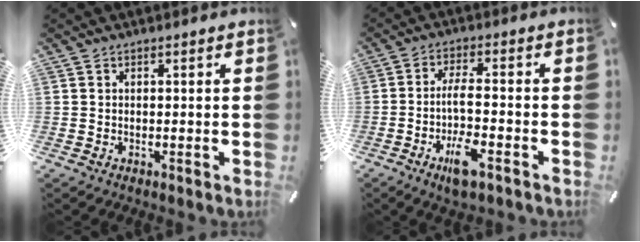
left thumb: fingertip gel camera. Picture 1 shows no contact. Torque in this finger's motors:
{"motor_torque": [0.46, 2.05, 0.24, 0.19, 0.29]}